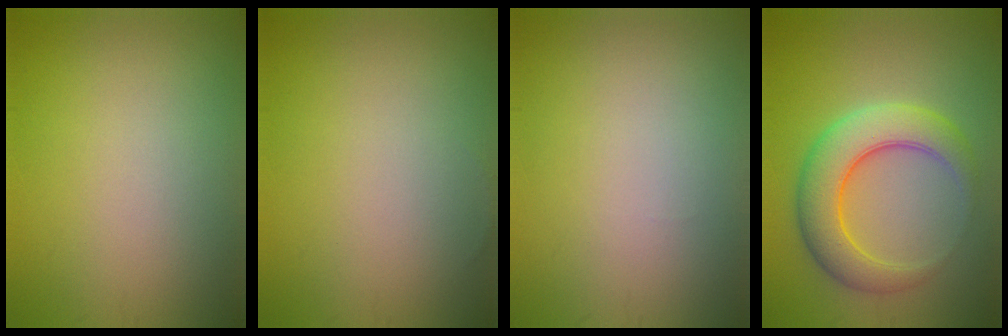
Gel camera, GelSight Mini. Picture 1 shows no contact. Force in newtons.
{"total": 0.0}
{"total": 0.0}
{"total": 6.5, "press": 6.5, "slide": 0.2}